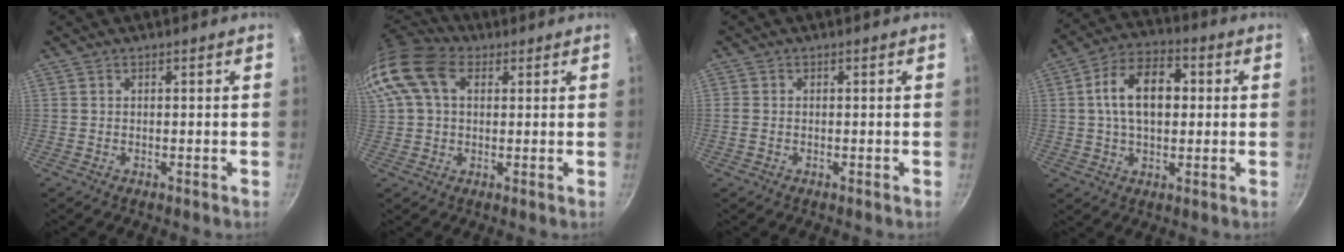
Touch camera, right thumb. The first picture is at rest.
{"total": 15.1, "force": [4.6, 10.4, 9.9], "torque": [-0.201, 0.024, 0.072]}
{"total": 1.4, "force": [-0.3, 1.1, 0.8], "torque": [-0.017, 0.001, -0.009]}
{"total": 12.9, "force": [1.6, 8.1, 10.0], "torque": [-0.141, 0.024, 0.015]}